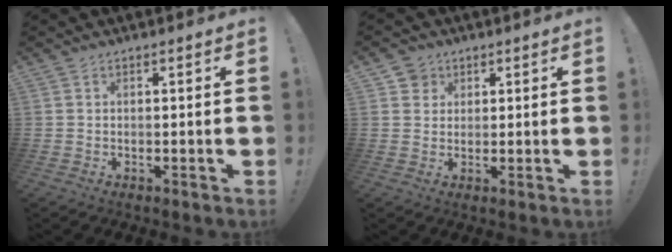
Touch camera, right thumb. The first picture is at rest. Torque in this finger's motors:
{"motor_torque": [-0.17, 0.13, -0.19, 0.00, -0.05]}